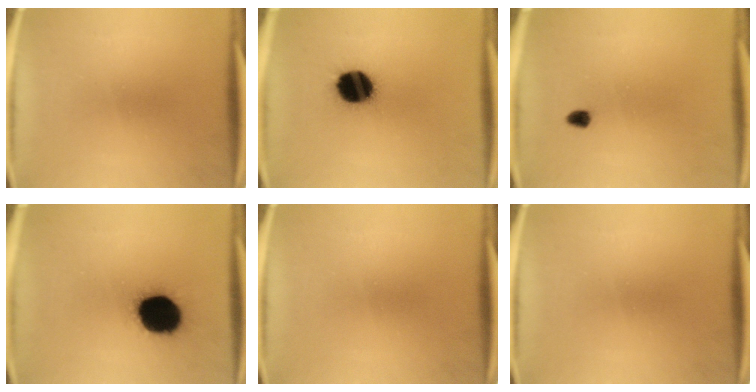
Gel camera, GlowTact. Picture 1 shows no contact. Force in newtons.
{"total": 14.5}
{"total": 1.5}
{"total": 18.7}
{"total": 0.0}
{"total": 0.0}